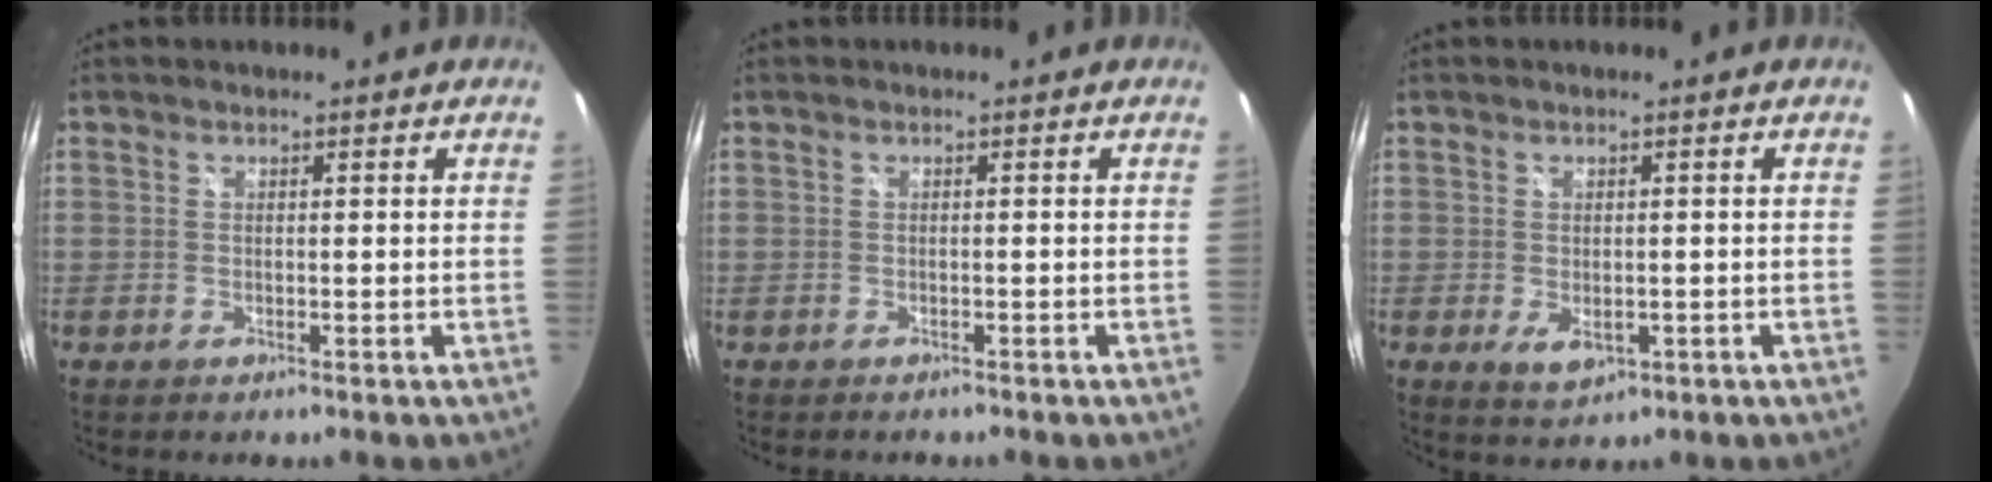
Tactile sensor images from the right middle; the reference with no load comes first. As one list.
[{"total": 0.6, "force": [-0.5, 0.2, -0.1], "torque": [0.000, 0.001, -0.011]}, {"total": 3.8, "force": [-1.0, 2.4, 2.8], "torque": [-0.048, -0.010, -0.011]}]